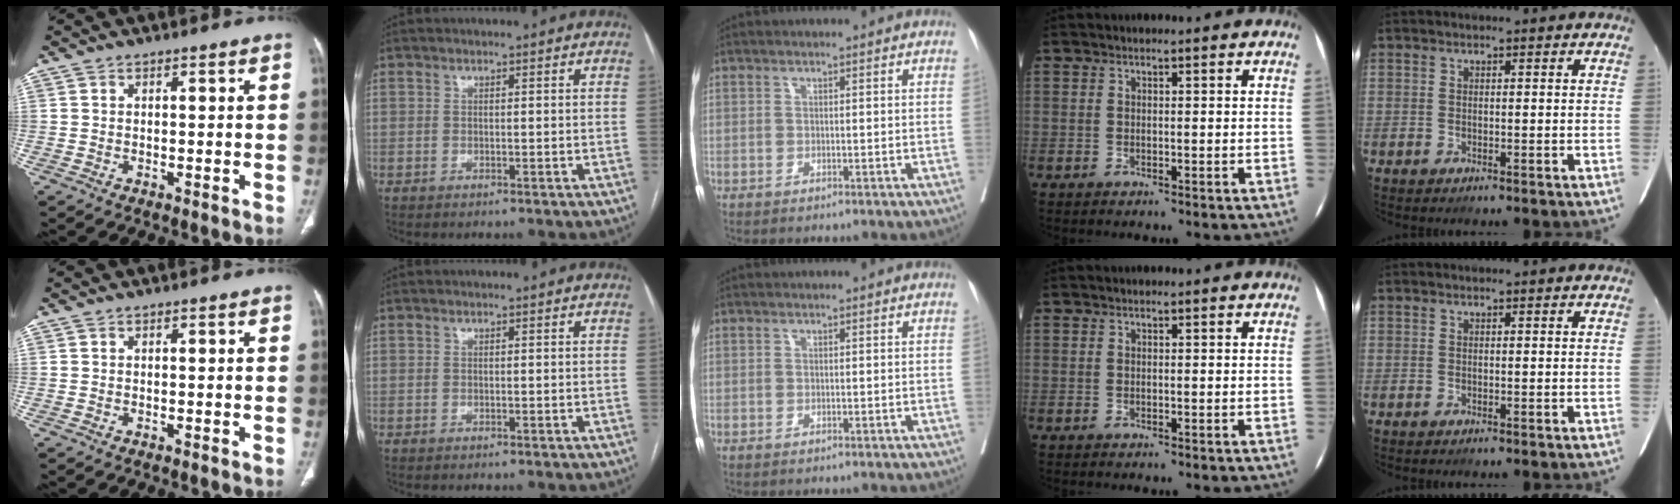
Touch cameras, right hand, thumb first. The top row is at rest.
{}